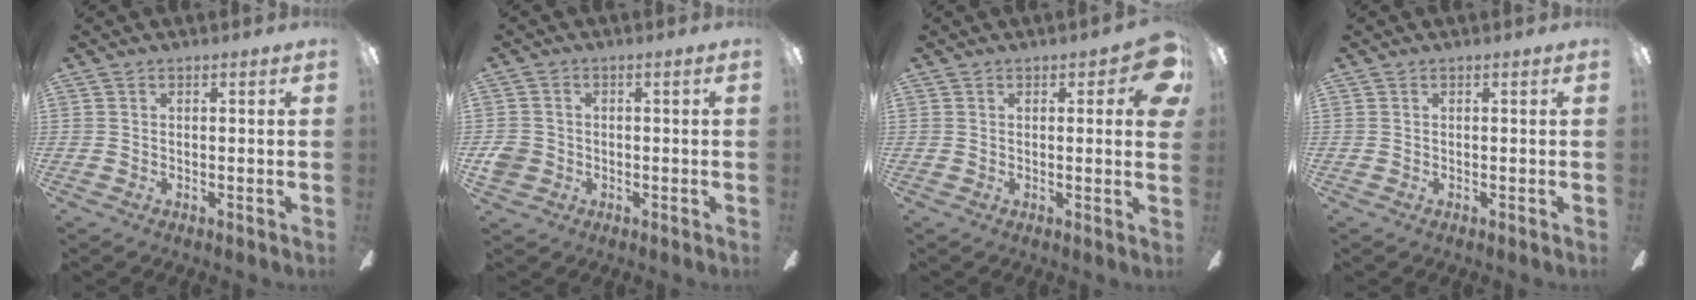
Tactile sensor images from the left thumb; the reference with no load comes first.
{"total": 3.4, "force": [-1.2, 3.0, 1.0], "torque": [-0.024, 0.005, -0.023]}
{"total": 6.6, "force": [2.4, 2.6, 5.6], "torque": [-0.057, -0.010, 0.035]}
{"total": 0.0}